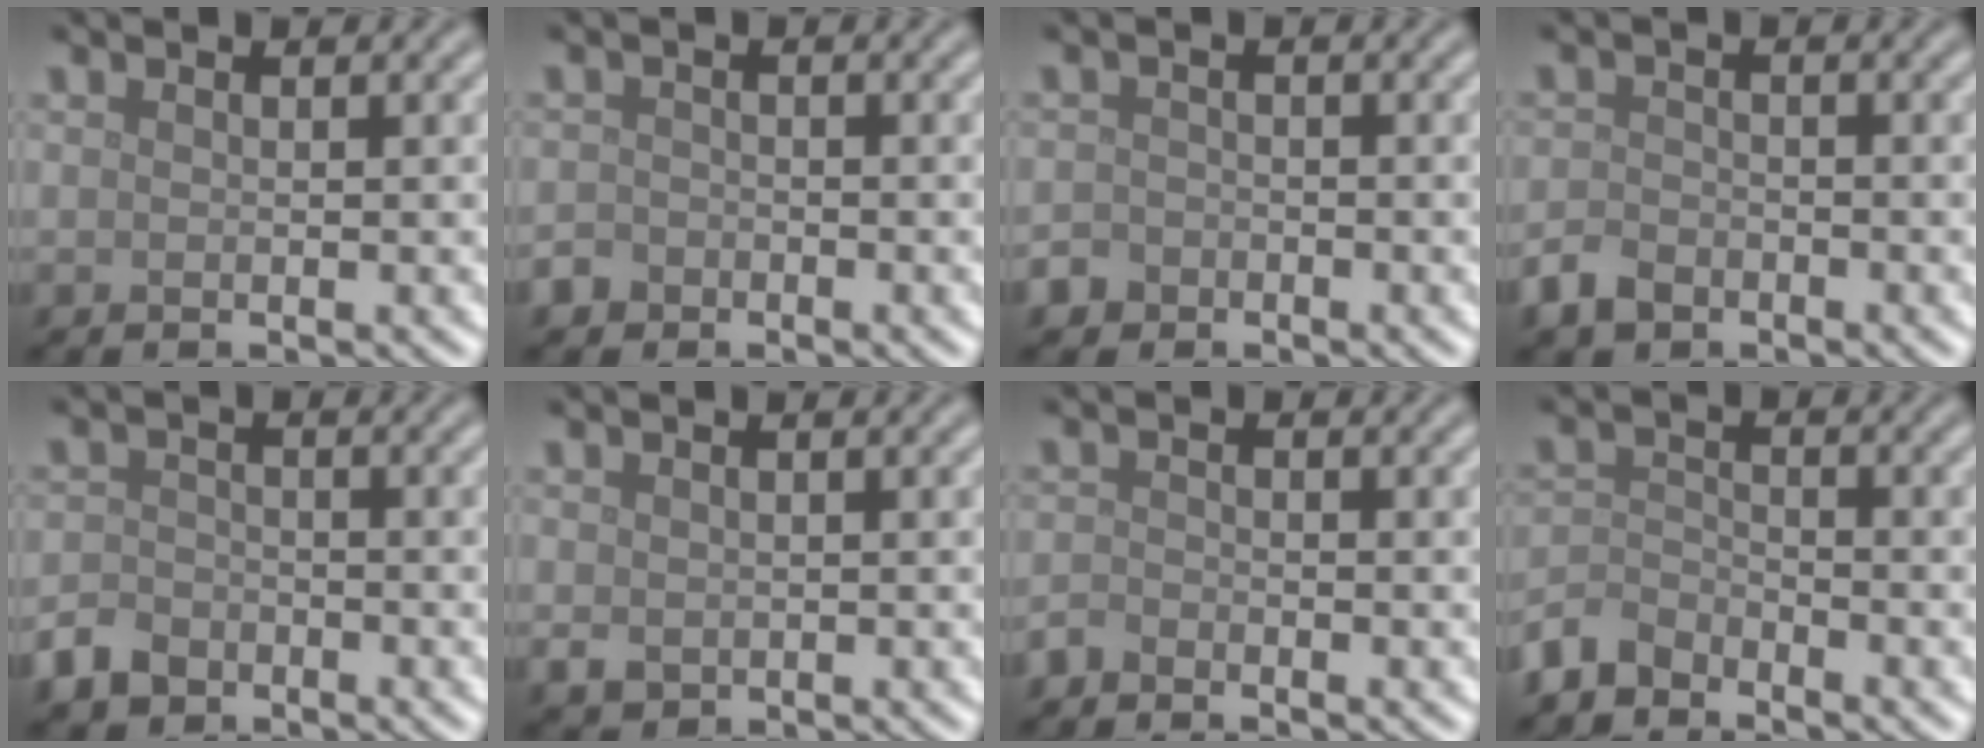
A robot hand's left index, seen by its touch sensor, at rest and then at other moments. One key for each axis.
{"total": 1.5, "fx": -1.0, "fy": 1.1, "fz": 0.2, "tx": 0.002, "ty": 0.002, "tz": -0.023}
{"total": 1.8, "fx": -1.1, "fy": 1.4, "fz": 0.2, "tx": 0.005, "ty": 0.004, "tz": -0.024}
{"total": 2.4, "fx": -1.7, "fy": 1.5, "fz": 0.8, "tx": -0.015, "ty": -0.001, "tz": -0.041}
{"total": 2.8, "fx": -1.9, "fy": 1.9, "fz": 0.8, "tx": -0.012, "ty": -0.001, "tz": -0.043}
{"total": 1.2, "fx": 0.0, "fy": 1.1, "fz": 0.6, "tx": -0.010, "ty": -0.003, "tz": 0.001}
{"total": 1.2, "fx": -1.1, "fy": 0.4, "fz": 0.2, "tx": -0.003, "ty": 0.000, "tz": -0.027}
{"total": 2.9, "fx": -2.6, "fy": 1.0, "fz": 0.5, "tx": -0.010, "ty": 0.001, "tz": -0.066}